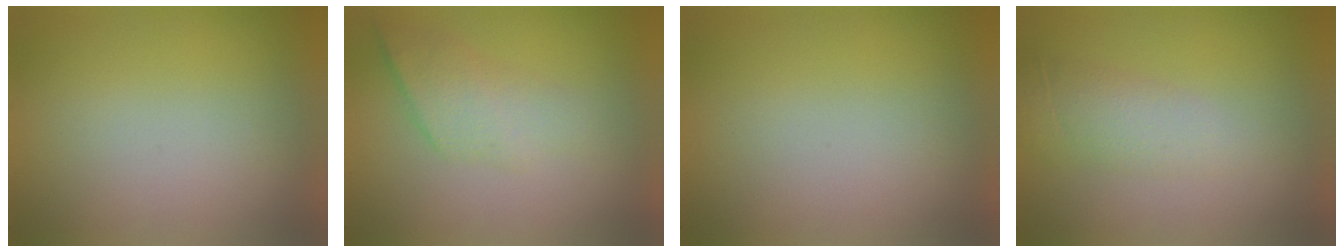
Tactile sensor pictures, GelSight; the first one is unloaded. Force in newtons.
{"total": 2.2}
{"total": 0.0}
{"total": 2.0}